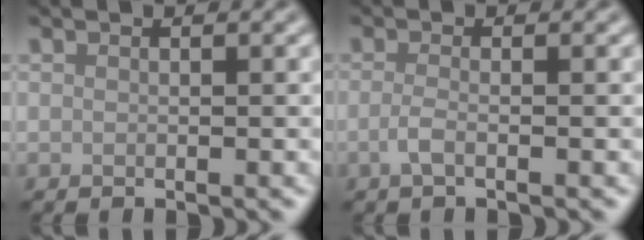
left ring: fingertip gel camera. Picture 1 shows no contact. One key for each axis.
{"total": 1.6, "fx": -0.5, "fy": 0.5, "fz": 1.4, "tx": -0.028, "ty": -0.002, "tz": -0.015}